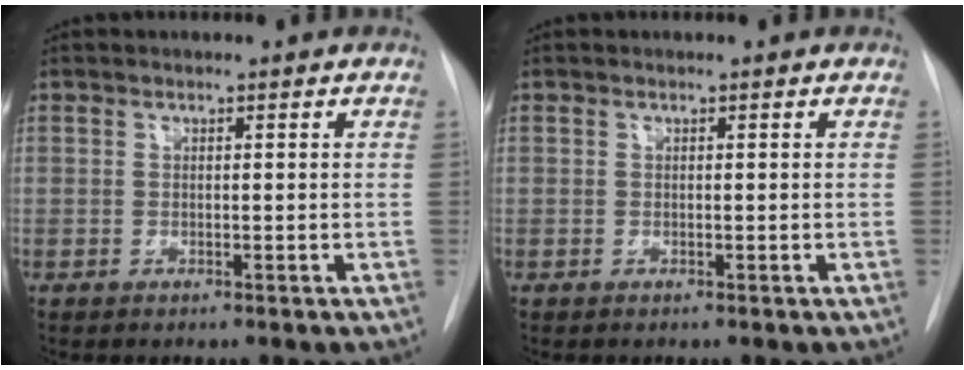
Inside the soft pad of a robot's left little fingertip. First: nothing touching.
{"total": 0.0}